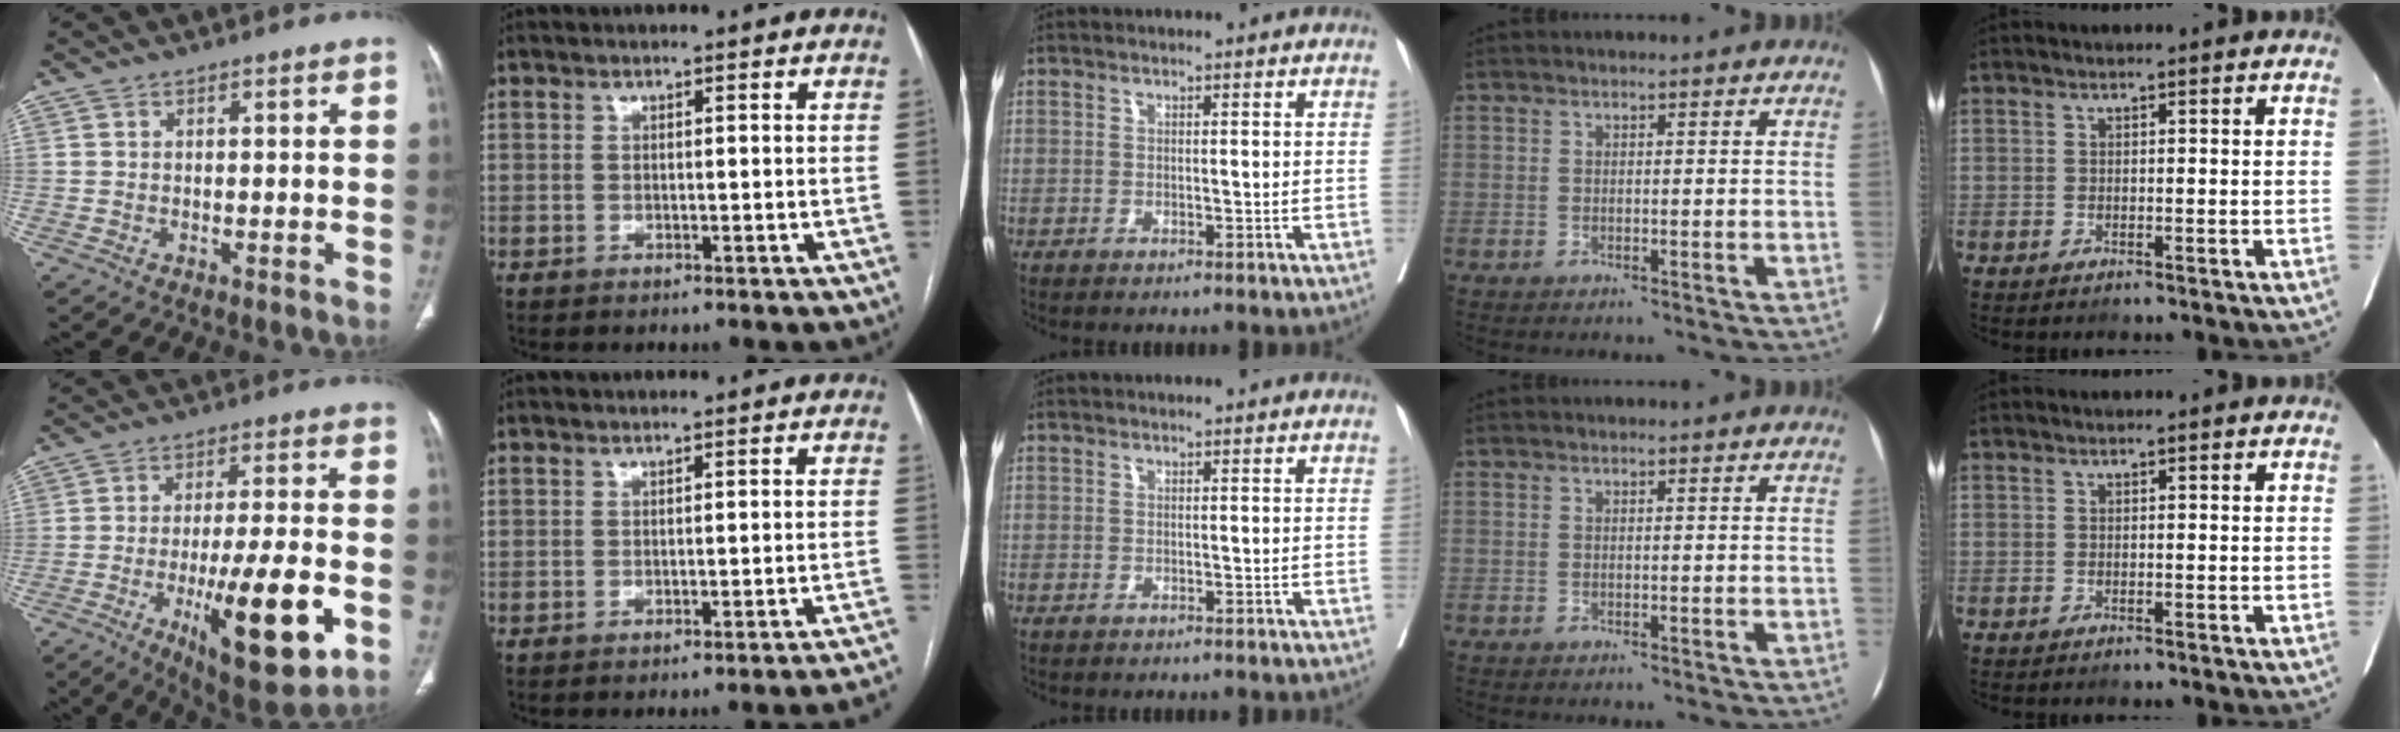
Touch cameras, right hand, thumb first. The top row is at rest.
{"thumb": {"total": 18.7, "force": [-6.2, 4.9, 17.0], "torque": [-0.260, 0.005, -0.084]}, "index": {"total": 8.7, "force": [-8.5, -1.6, 1.5], "torque": [0.008, -0.005, -0.091]}}